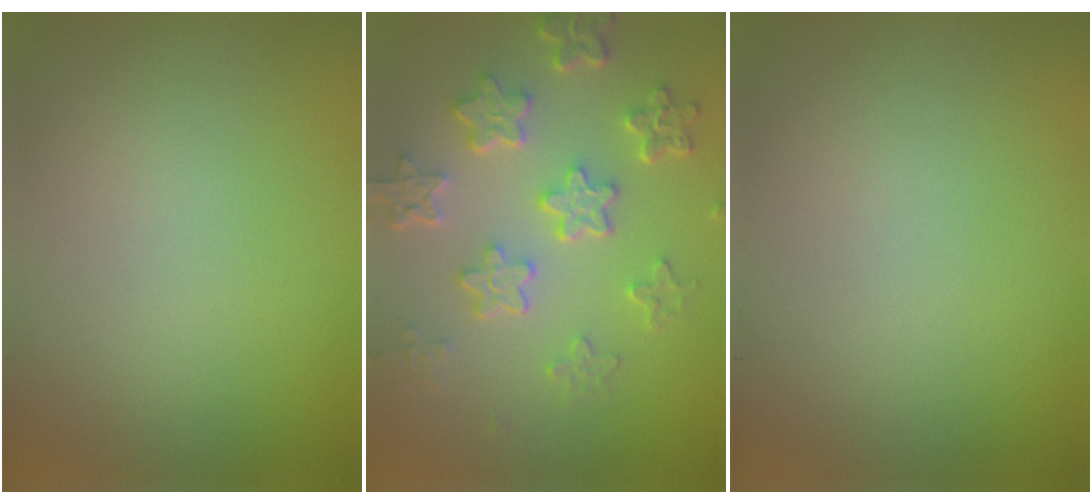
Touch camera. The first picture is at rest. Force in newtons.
{"total": 5.8, "press": 4.3, "slide": 3.8}
{"total": 0.0}